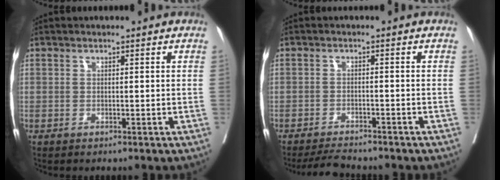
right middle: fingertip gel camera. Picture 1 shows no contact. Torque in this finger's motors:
{"motor_torque": [0.11, -0.11, 0.01, 0.02]}